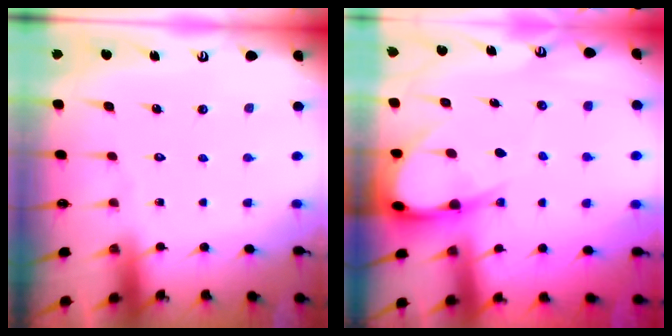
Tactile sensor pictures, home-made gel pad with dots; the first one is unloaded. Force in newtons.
{"total": 8.3, "press": 8.2, "slide": 0.9}